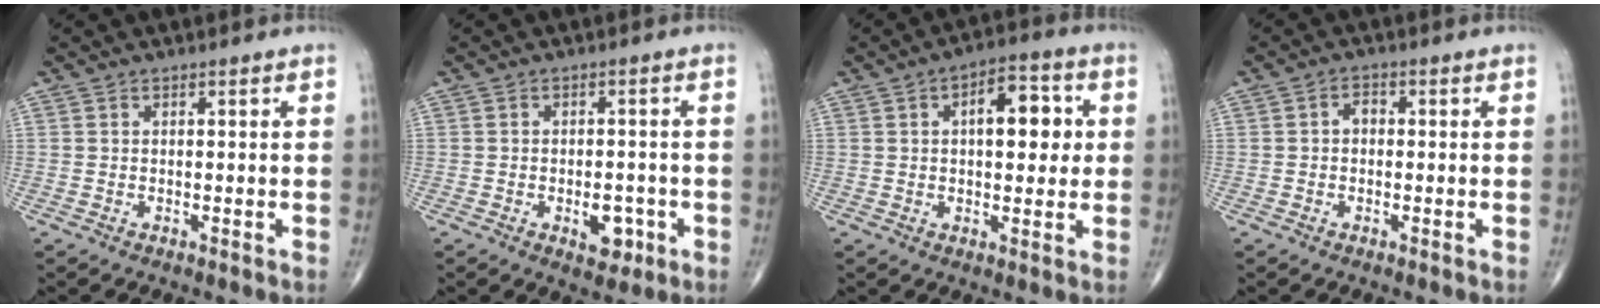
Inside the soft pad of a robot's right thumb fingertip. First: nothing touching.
{"total": 4.9, "force": [-1.9, 2.8, 3.6], "torque": [-0.030, 0.006, -0.020]}
{"total": 10.3, "force": [1.9, 5.1, 8.7], "torque": [-0.095, 0.010, 0.023]}
{"total": 2.0, "force": [-0.1, 1.4, 1.3], "torque": [-0.011, 0.010, -0.009]}